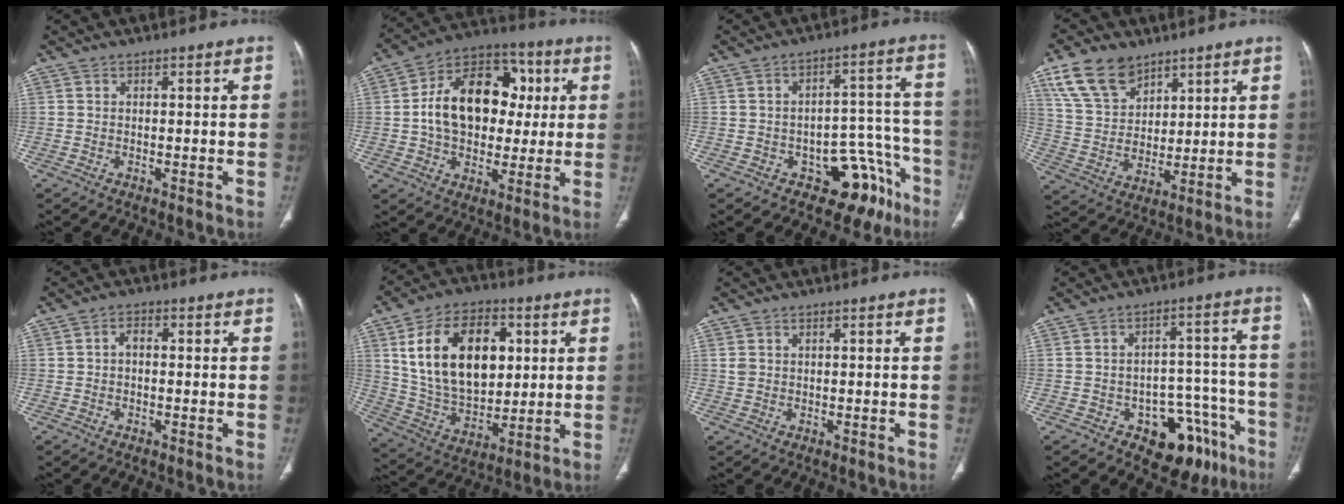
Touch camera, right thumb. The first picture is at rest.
{"total": 19.2, "force": [2.1, 13.7, 13.2], "torque": [-0.177, 0.026, 0.030]}
{"total": 13.0, "force": [-7.7, 8.0, 6.7], "torque": [-0.019, 0.086, -0.100]}
{"total": 12.2, "force": [7.6, 7.7, 5.6], "torque": [-0.089, -0.025, 0.154]}
{"total": 2.1, "force": [-0.1, 1.4, 1.6], "torque": [-0.020, 0.009, -0.007]}
{"total": 21.3, "force": [5.6, 13.5, 15.6], "torque": [-0.234, -0.009, 0.108]}
{"total": 1.4, "force": [0.5, 1.0, 0.8], "torque": [-0.015, 0.001, 0.015]}
{"total": 14.2, "force": [-8.0, 8.7, 7.9], "torque": [-0.049, 0.075, -0.103]}